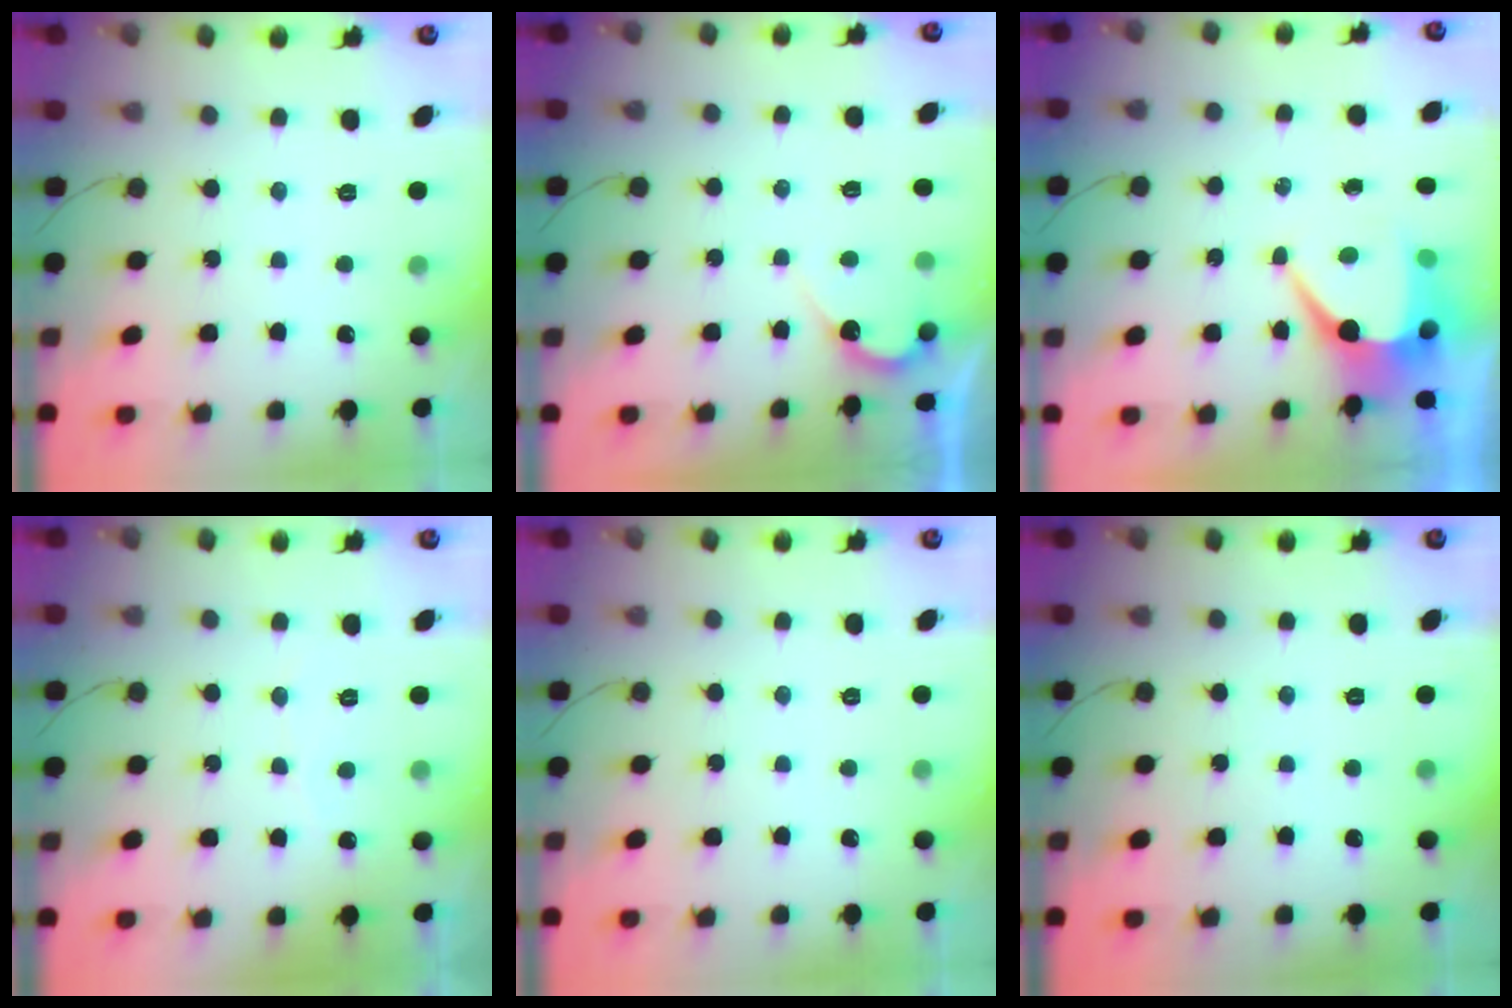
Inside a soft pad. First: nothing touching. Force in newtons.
{"total": 4.5, "press": 4.5, "slide": 0.3}
{"total": 8.7, "press": 8.7, "slide": 0.8}
{"total": 2.6, "press": 2.6, "slide": 0.2}
{"total": 0.0}
{"total": 0.0}